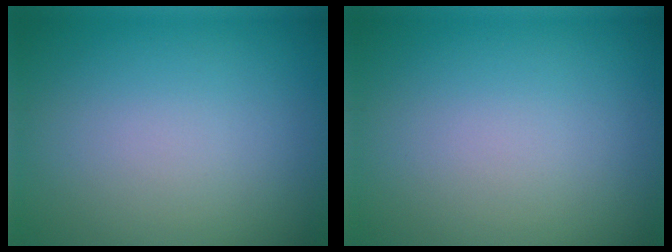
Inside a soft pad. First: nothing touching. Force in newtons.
{"total": 0.0}